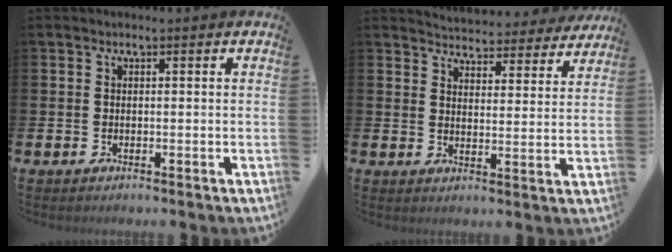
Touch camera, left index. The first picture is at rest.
{"total": 4.8, "force": [4.8, 0.7, -0.1], "torque": [-0.006, -0.043, 0.080]}